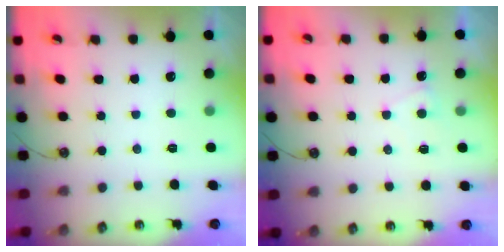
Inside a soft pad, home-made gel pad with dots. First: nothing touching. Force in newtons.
{"total": 1.2, "press": 1.1, "slide": 0.4}